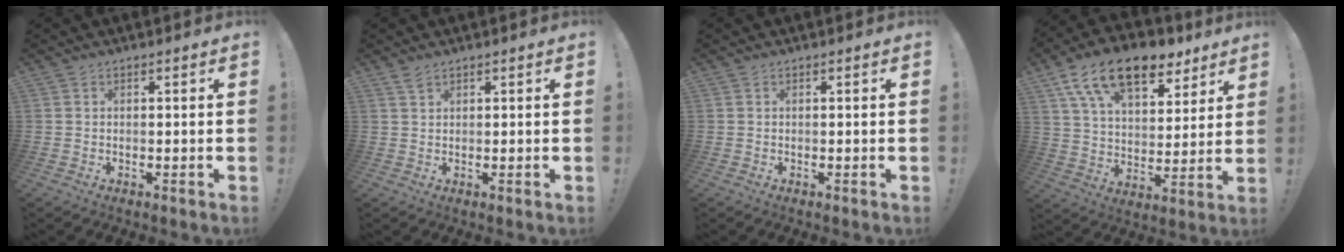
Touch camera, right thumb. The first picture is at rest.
{"total": 1.6, "force": [1.2, 0.6, 1.0], "torque": [-0.020, 0.001, 0.022]}
{"total": 0.0}
{"total": 17.9, "force": [11.2, 9.4, 10.3], "torque": [-0.182, -0.061, 0.203]}